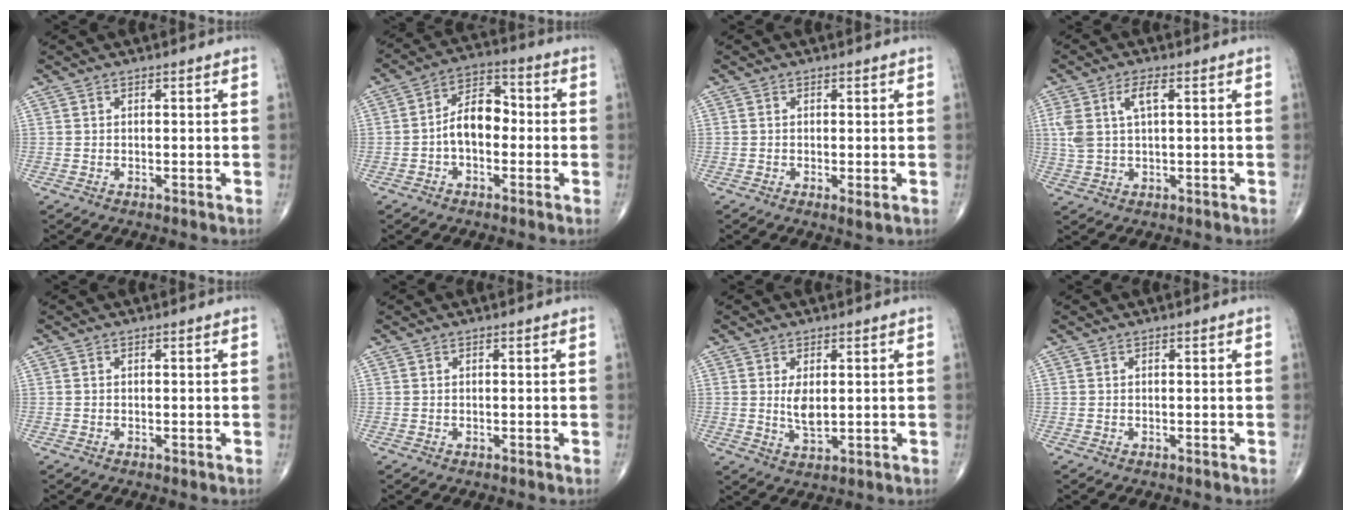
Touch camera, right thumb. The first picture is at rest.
{"total": 8.6, "force": [-1.2, 5.4, 6.6], "torque": [-0.093, 0.034, -0.034]}
{"total": 0.7, "force": [-0.1, 0.2, 0.7], "torque": [-0.014, -0.004, -0.004]}
{"total": 6.5, "force": [2.0, 2.7, 5.5], "torque": [-0.127, 0.010, 0.046]}
{"total": 0.0}
{"total": 0.0}
{"total": 4.2, "force": [0.7, 2.0, 3.7], "torque": [-0.062, -0.013, 0.019]}
{"total": 0.0}